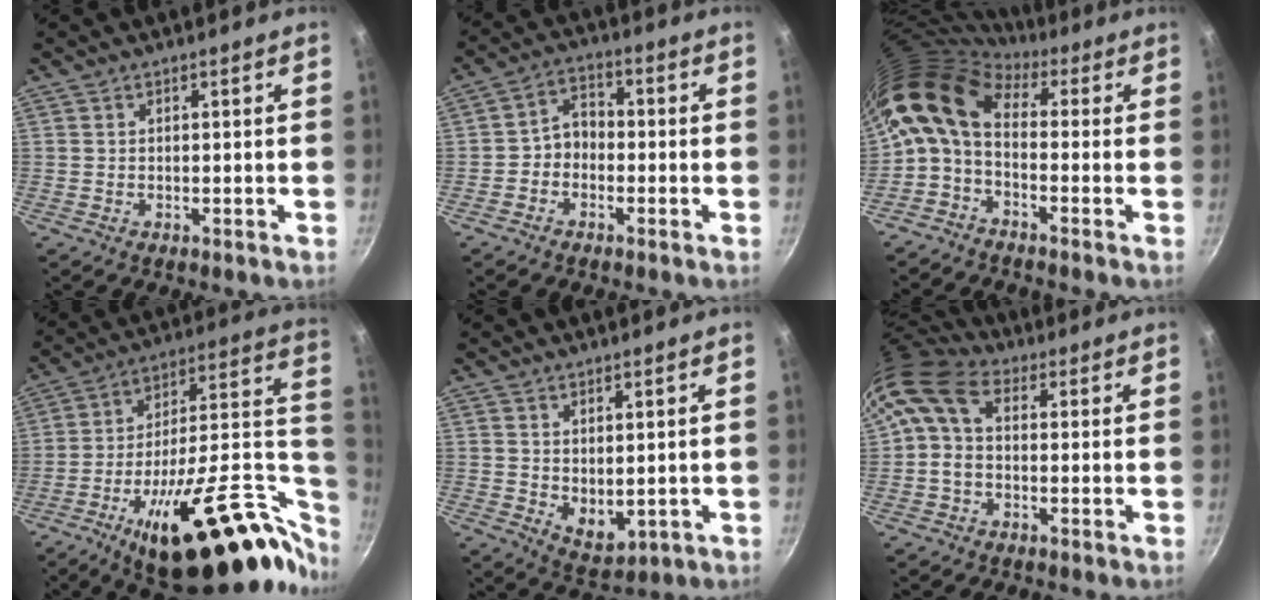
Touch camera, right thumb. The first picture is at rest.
{"total": 4.8, "force": [-1.5, 3.8, 2.6], "torque": [-0.022, 0.029, -0.037]}
{"total": 11.3, "force": [0.5, 6.8, 9.1], "torque": [-0.175, 0.026, -0.010]}
{"total": 36.4, "force": [-10.2, 15.3, 31.4], "torque": [-0.422, 0.048, -0.147]}
{"total": 5.5, "force": [1.1, 3.4, 4.2], "torque": [-0.050, -0.022, 0.031]}
{"total": 7.9, "force": [1.4, 5.4, 5.5], "torque": [-0.102, 0.018, 0.009]}